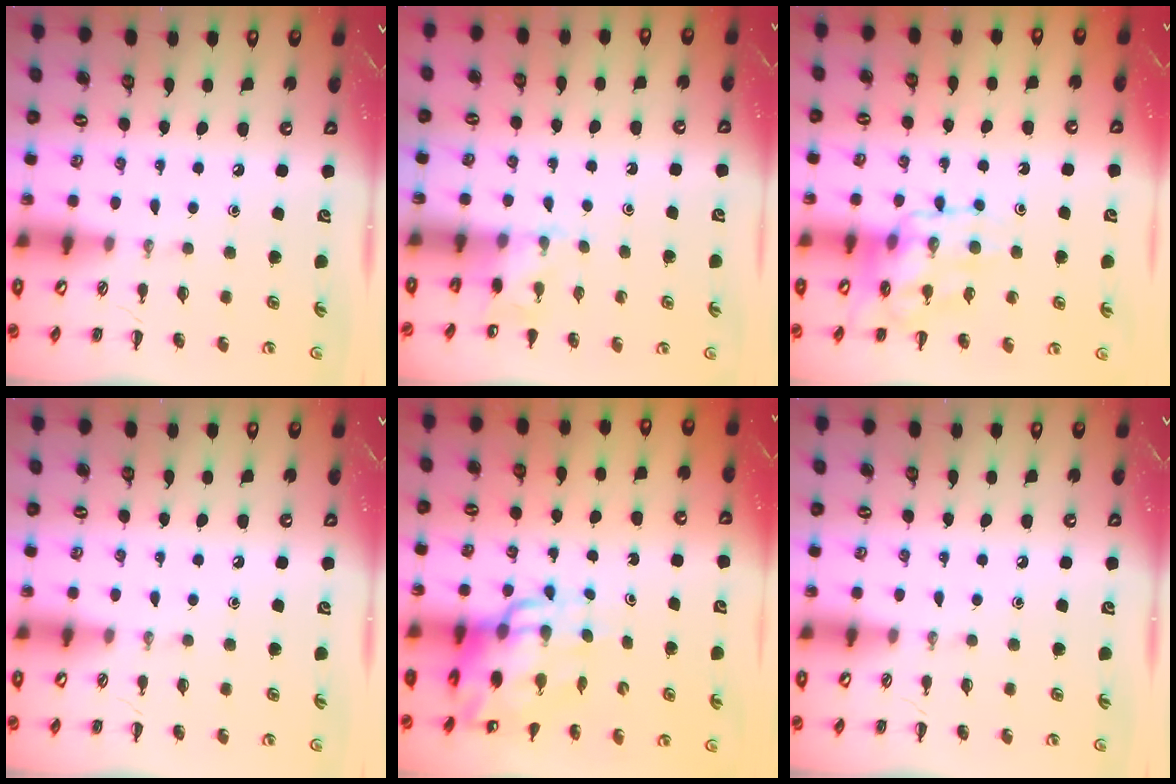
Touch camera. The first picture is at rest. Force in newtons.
{"total": 3.9, "press": 3.7, "slide": 1.0}
{"total": 12.0, "press": 11.7, "slide": 2.4}
{"total": 0.0}
{"total": 11.7, "press": 11.2, "slide": 3.2}
{"total": 0.0}